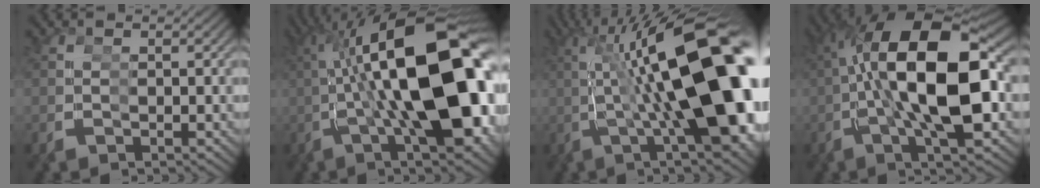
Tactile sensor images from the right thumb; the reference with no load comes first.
{"total": 24.7, "force": [1.3, 10.5, 22.2], "torque": [-0.355, -0.009, 0.039]}
{"total": 21.5, "force": [1.5, 8.5, 19.7], "torque": [-0.279, -0.002, 0.037]}
{"total": 18.0, "force": [1.0, 8.8, 15.6], "torque": [-0.270, 0.009, 0.021]}